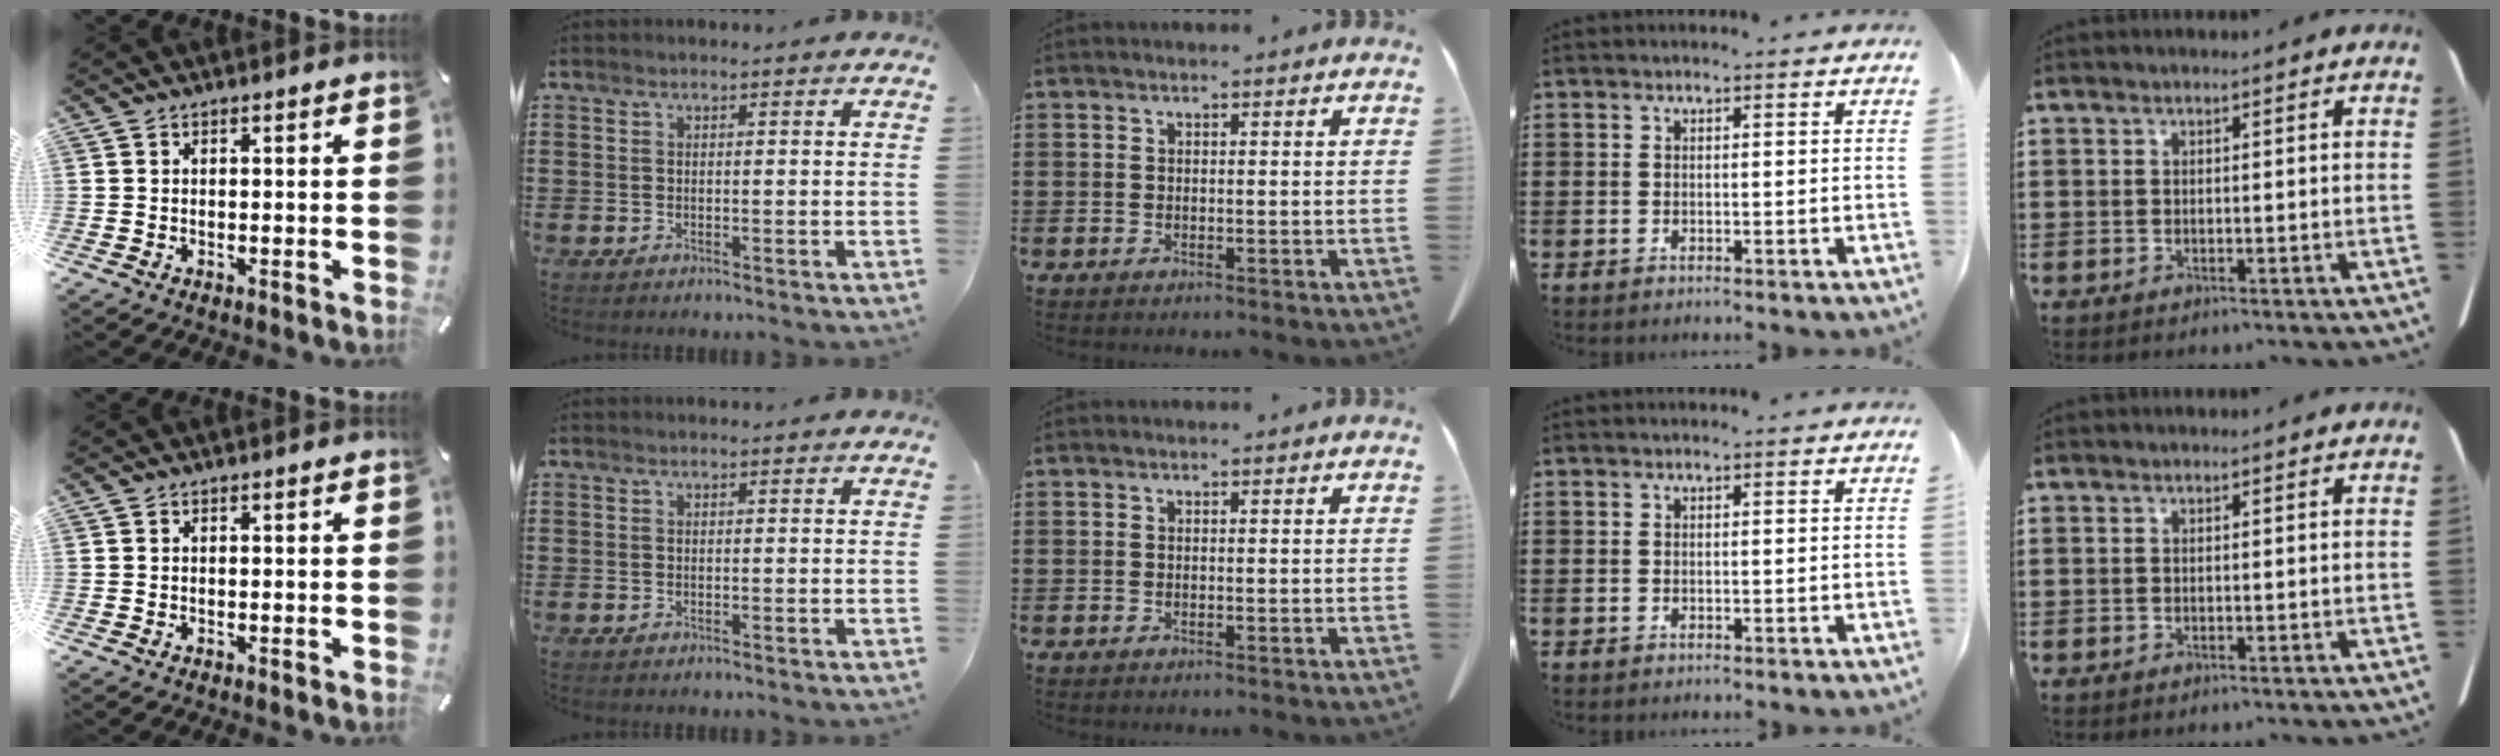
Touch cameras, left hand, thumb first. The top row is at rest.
{}